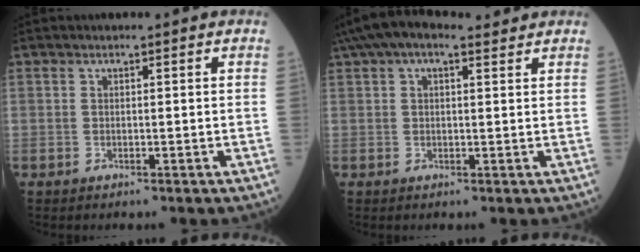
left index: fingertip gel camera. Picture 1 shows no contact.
{"total": 7.5, "force": [5.1, 2.9, 4.7], "torque": [-0.095, 0.048, 0.086]}